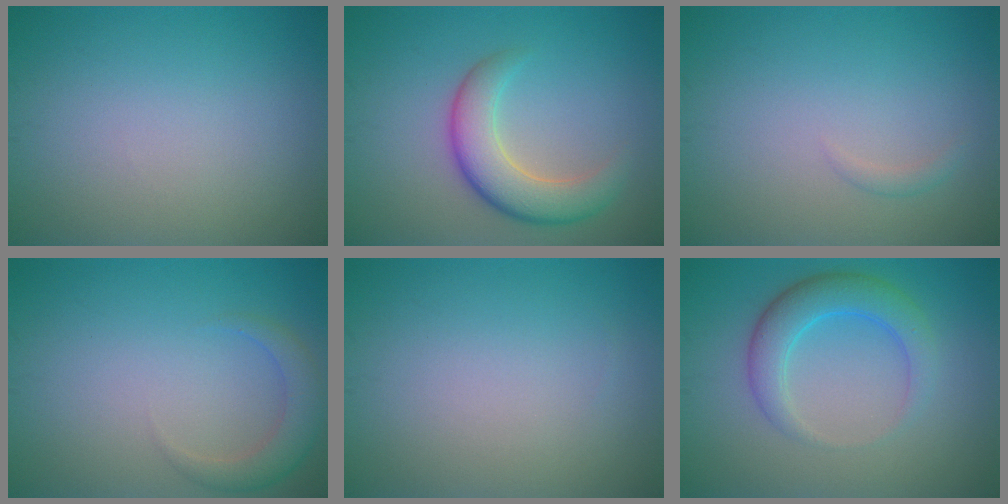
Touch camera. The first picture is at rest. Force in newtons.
{"total": 5.2, "press": 5.2, "slide": 0.4}
{"total": 0.7, "press": 0.7, "slide": 0.1}
{"total": 2.7, "press": 2.7, "slide": 0.2}
{"total": 0.0}
{"total": 4.2, "press": 4.2, "slide": 0.1}